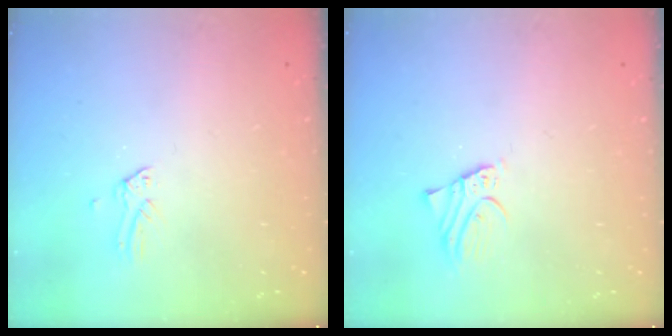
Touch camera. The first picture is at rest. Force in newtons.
{"total": 2.4, "press": 2.4, "slide": 0.0}